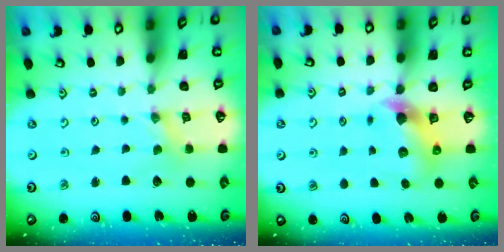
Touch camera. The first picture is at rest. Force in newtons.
{"total": 5.7, "press": 5.7, "slide": 0.4}